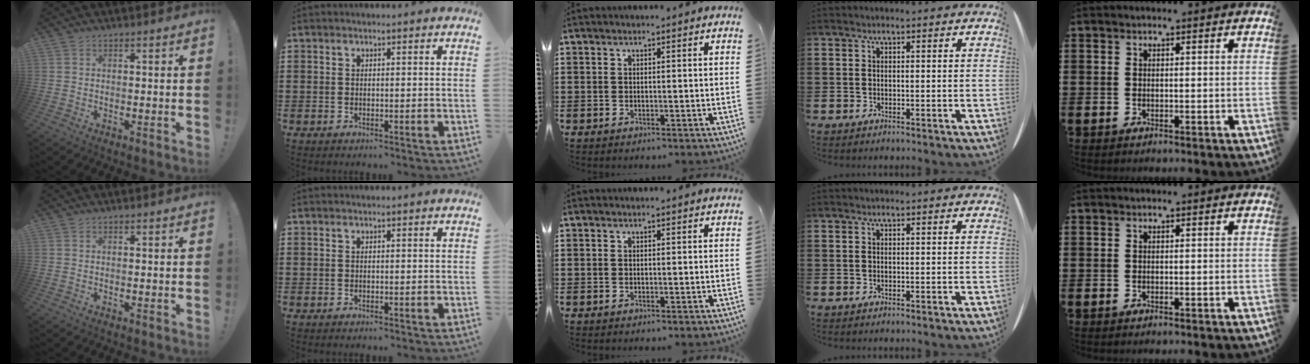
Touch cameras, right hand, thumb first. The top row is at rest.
{}